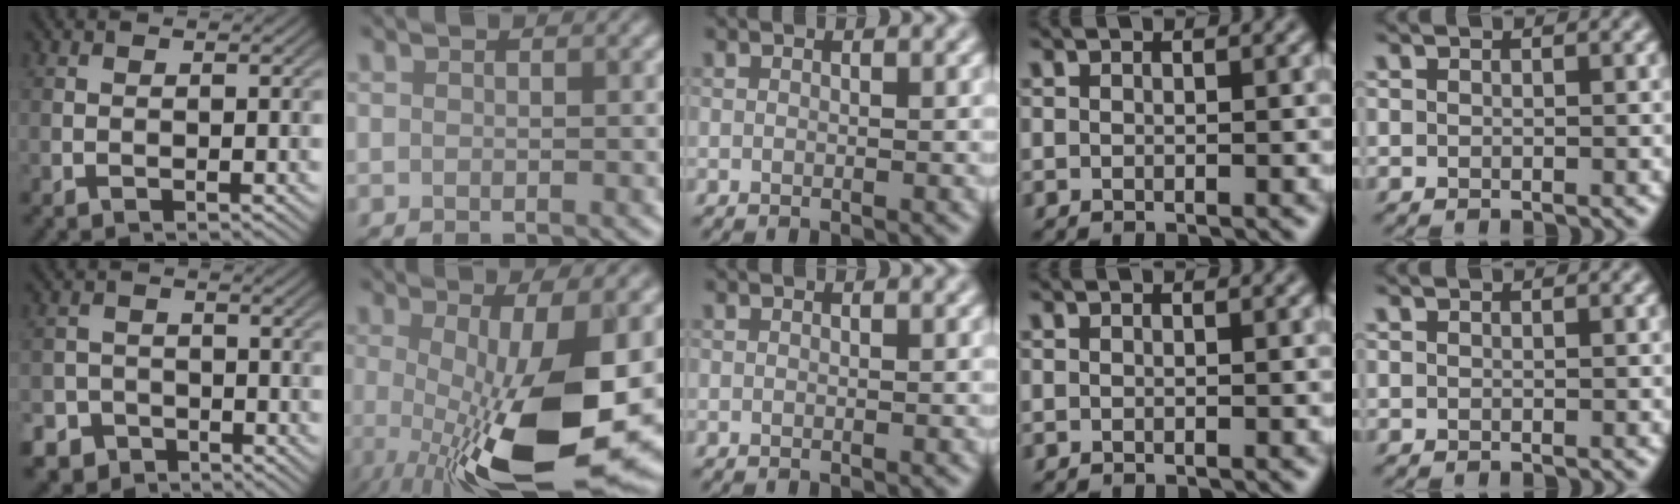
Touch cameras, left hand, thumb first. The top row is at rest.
{"thumb": {"total": 5.5, "force": [-3.9, 3.8, 0.8], "torque": [0.001, -0.008, -0.078]}, "index": {"total": 14.4, "force": [-2.1, 4.7, 13.5], "torque": [-0.219, -0.031, -0.026]}}